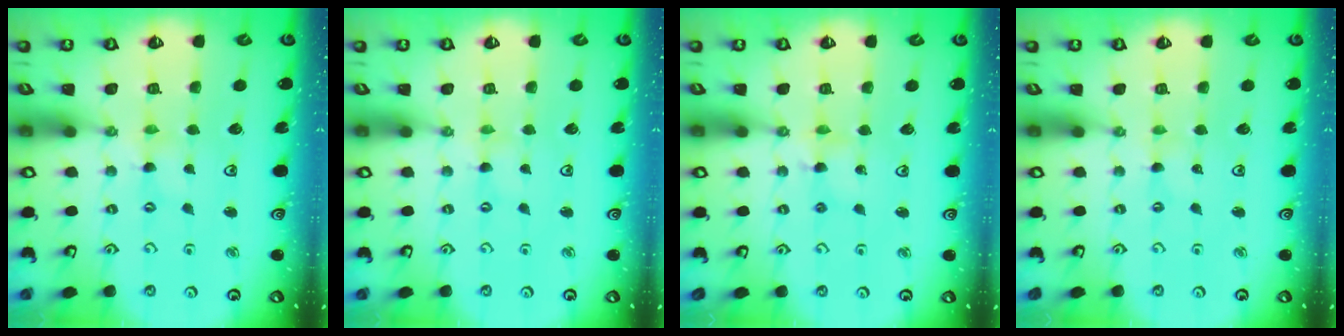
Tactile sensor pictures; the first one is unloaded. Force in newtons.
{"total": 0.0}
{"total": 3.8, "press": 3.8, "slide": 0.4}
{"total": 0.0}